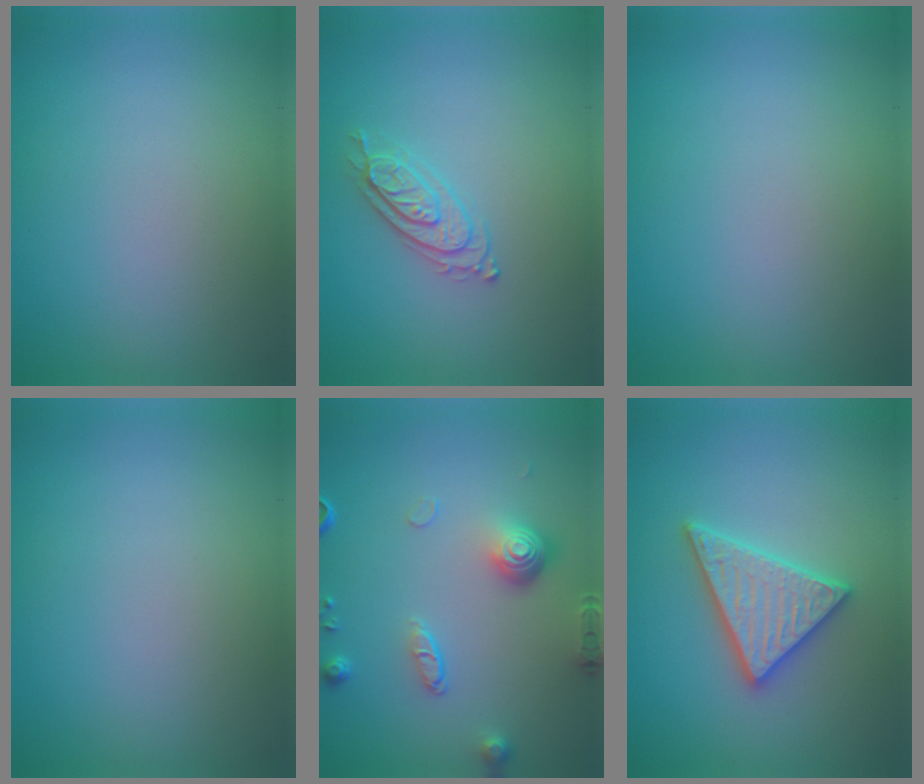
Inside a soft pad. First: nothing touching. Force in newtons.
{"total": 2.2, "press": 2.2, "slide": 0.3}
{"total": 0.0}
{"total": 0.0}
{"total": 4.6, "press": 3.2, "slide": 3.3}
{"total": 4.7, "press": 4.7, "slide": 0.6}